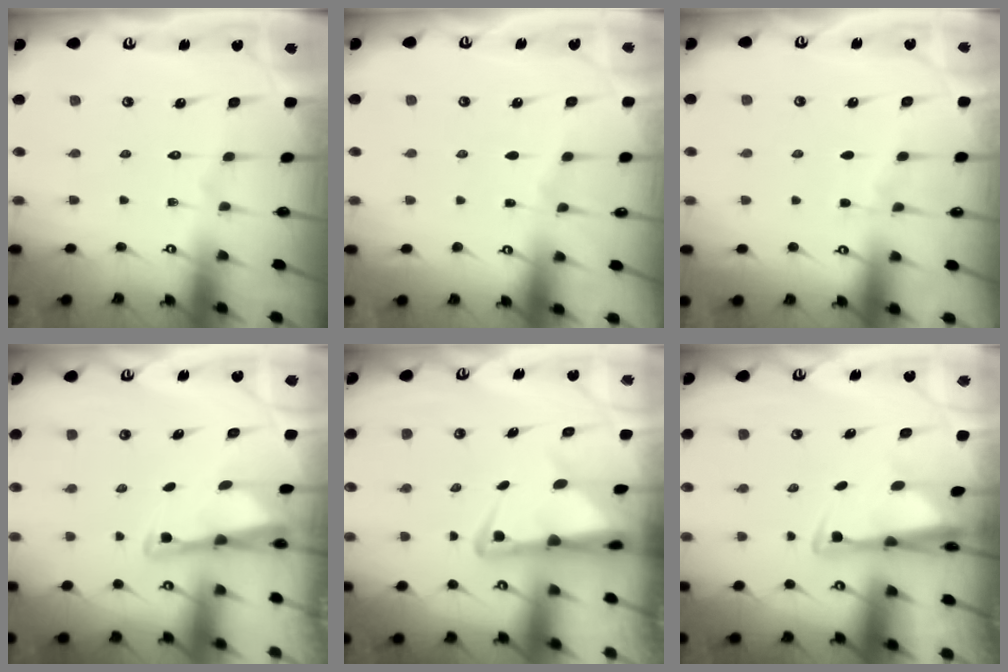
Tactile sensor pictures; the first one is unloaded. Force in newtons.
{"total": 0.5, "press": 0.5, "slide": 0.1}
{"total": 3.7, "press": 3.6, "slide": 0.5}
{"total": 3.1, "press": 3.1, "slide": 0.2}
{"total": 4.7, "press": 4.5, "slide": 1.2}
{"total": 3.1, "press": 2.9, "slide": 1.0}